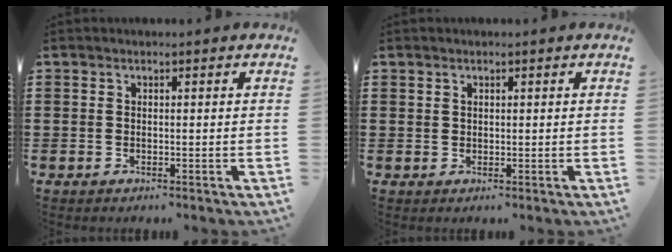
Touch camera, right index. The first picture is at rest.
{"total": 0.6, "force": [0.4, 0.4, 0.3], "torque": [-0.007, 0.000, 0.009]}